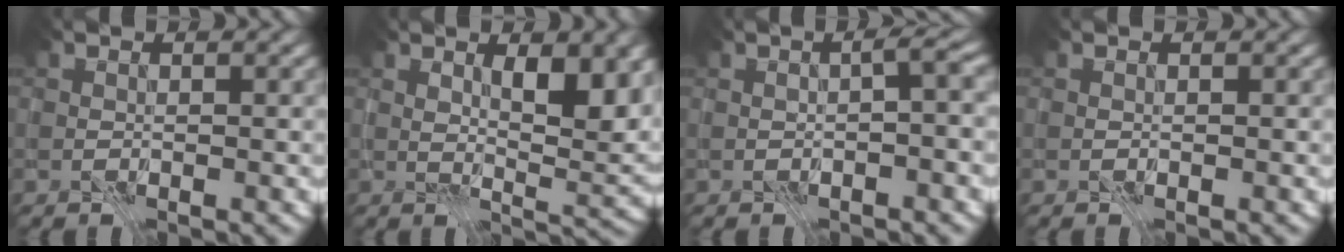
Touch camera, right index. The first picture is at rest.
{"total": 5.5, "force": [2.0, 1.7, 4.8], "torque": [-0.077, -0.006, 0.038]}
{"total": 2.0, "force": [-0.8, 0.3, 1.8], "torque": [-0.031, 0.007, -0.016]}
{"total": 0.0}